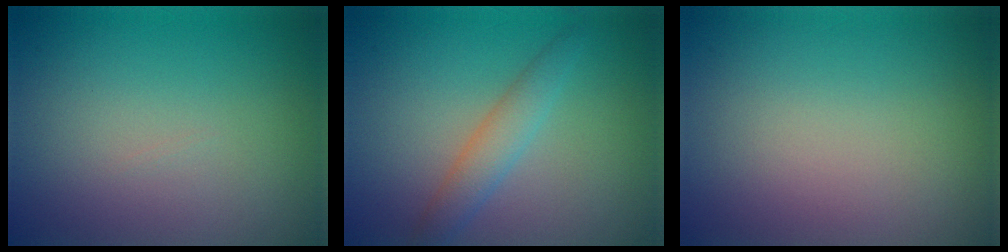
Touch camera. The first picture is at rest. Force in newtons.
{"total": 2.6, "press": 2.6, "slide": 0.0}
{"total": 0.0}